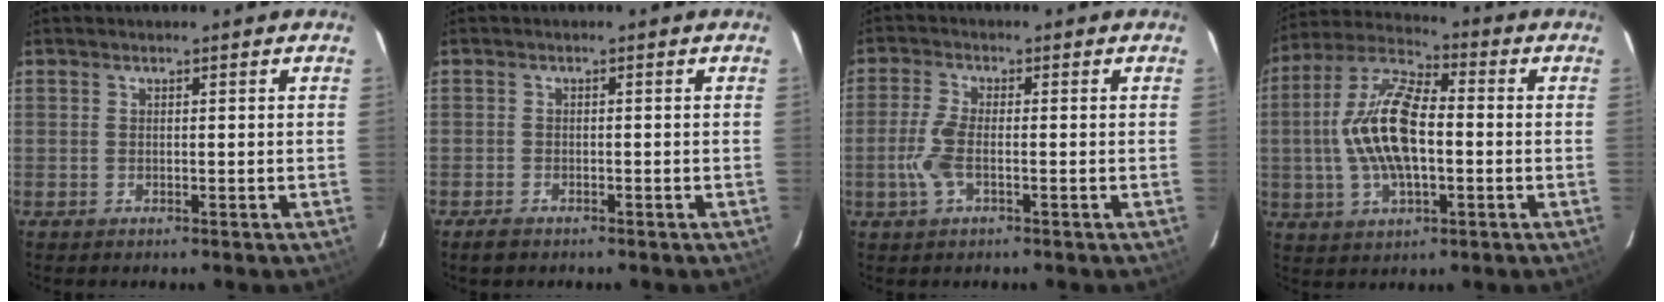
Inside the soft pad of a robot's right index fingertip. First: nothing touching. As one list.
[{"total": 2.0, "force": [-1.6, 1.0, 0.8], "torque": [-0.020, 0.001, -0.027]}, {"total": 5.5, "force": [-1.5, 1.8, 4.9], "torque": [-0.114, 0.001, -0.031]}, {"total": 15.1, "force": [-0.9, 6.4, 13.6], "torque": [-0.275, 0.012, -0.021]}]